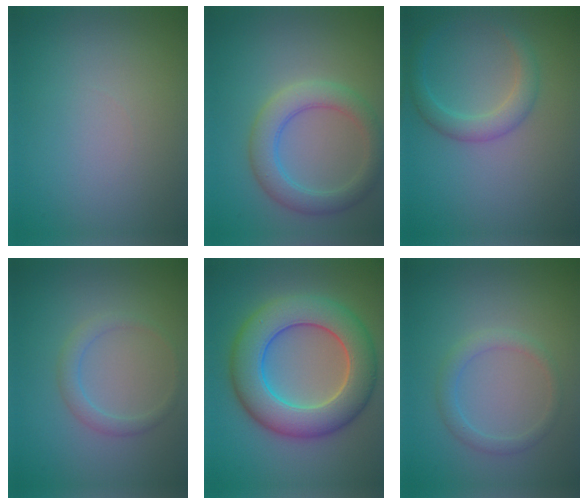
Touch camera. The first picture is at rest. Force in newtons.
{"total": 4.3, "press": 4.3, "slide": 0.2}
{"total": 2.6, "press": 2.6, "slide": 0.1}
{"total": 1.8, "press": 1.8, "slide": 0.0}
{"total": 9.6, "press": 9.5, "slide": 0.7}
{"total": 1.8, "press": 1.8, "slide": 0.1}